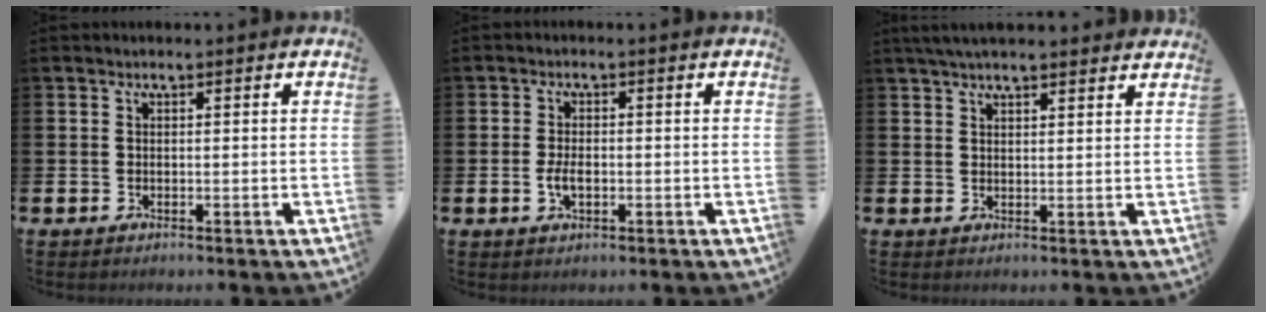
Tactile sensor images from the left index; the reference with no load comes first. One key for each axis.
{"total": 2.8, "fx": -0.5, "fy": 1.5, "fz": 2.3, "tx": -0.044, "ty": 0.003, "tz": -0.008}
{"total": 3.6, "fx": 3.3, "fy": 0.5, "fz": 1.3, "tx": -0.028, "ty": -0.006, "tz": 0.061}